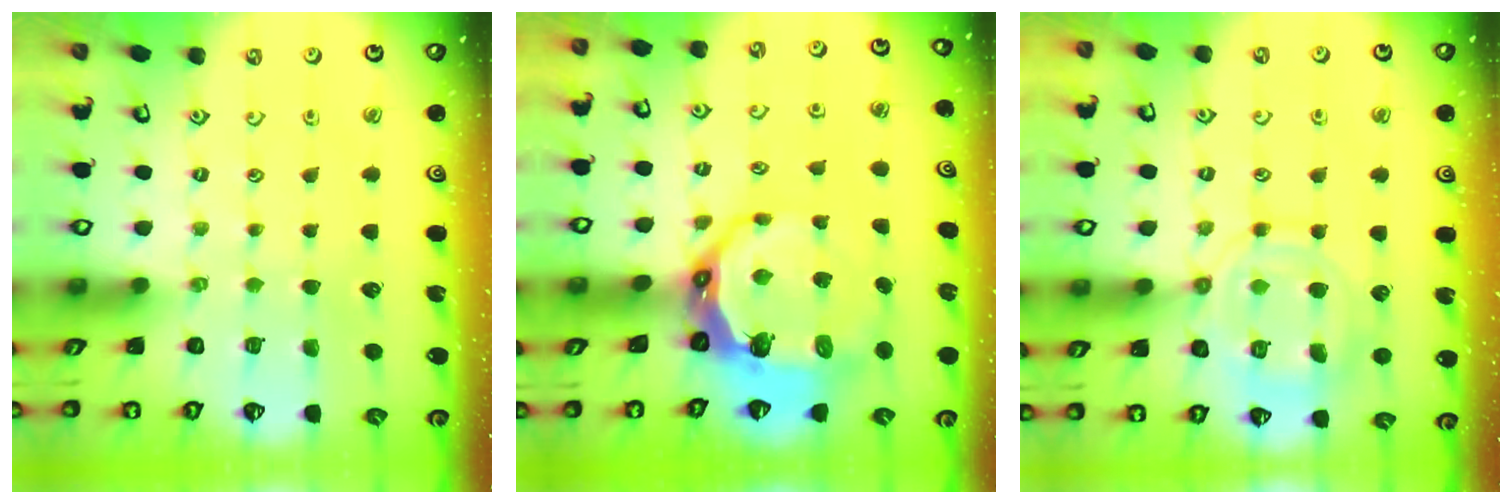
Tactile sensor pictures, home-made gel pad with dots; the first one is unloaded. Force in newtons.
{"total": 11.6, "press": 10.6, "slide": 4.9}
{"total": 13.8, "press": 13.8, "slide": 1.2}